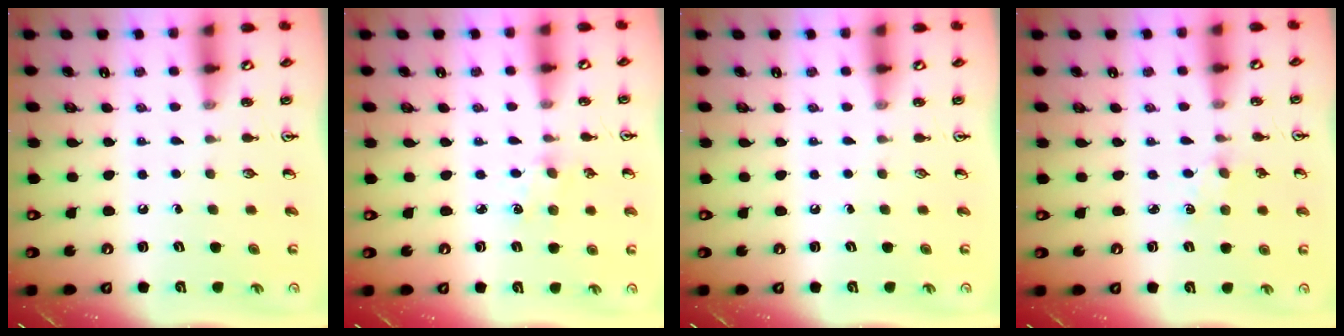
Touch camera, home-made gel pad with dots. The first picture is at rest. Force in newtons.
{"total": 3.0, "press": 3.0, "slide": 0.4}
{"total": 0.0}
{"total": 1.4, "press": 1.3, "slide": 0.3}